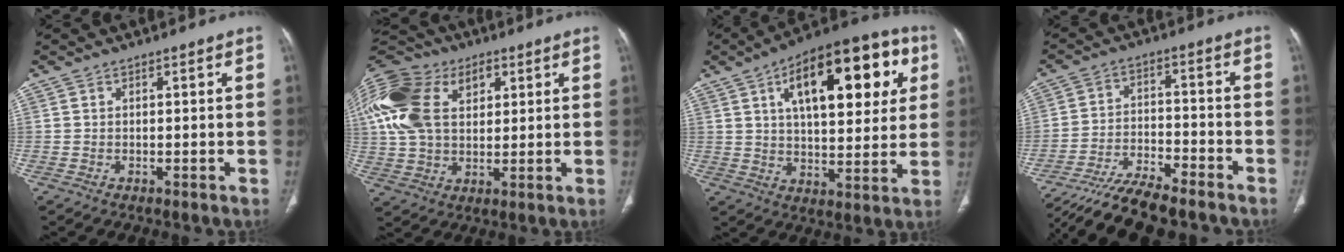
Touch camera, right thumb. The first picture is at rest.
{"total": 22.9, "force": [7.4, 15.3, 15.4], "torque": [-0.328, 0.032, 0.133]}
{"total": 24.3, "force": [8.5, 11.0, 20.0], "torque": [-0.256, 0.007, 0.123]}
{"total": 14.6, "force": [-13.1, 2.5, 5.9], "torque": [-0.112, 0.051, -0.220]}